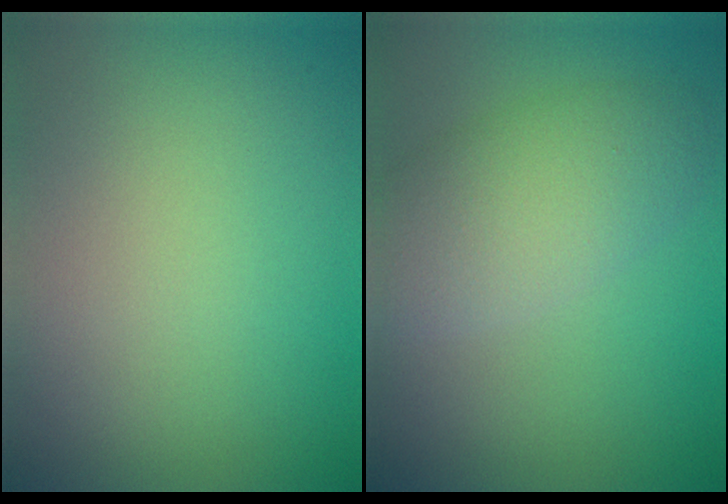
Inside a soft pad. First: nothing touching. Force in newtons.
{"total": 3.7, "press": 3.7, "slide": 0.3}